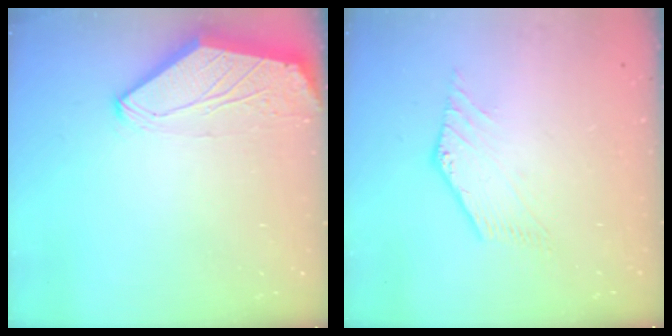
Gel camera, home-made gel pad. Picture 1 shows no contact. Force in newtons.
{"total": 1.5, "press": 1.5, "slide": 0.3}